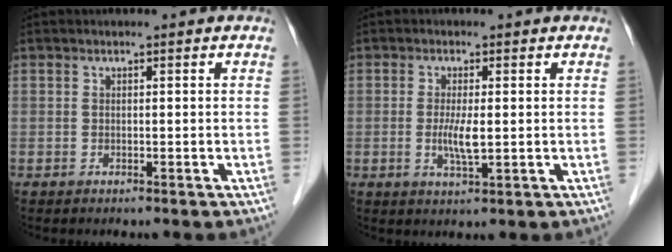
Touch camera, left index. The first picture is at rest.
{"total": 3.5, "force": [-0.2, 0.6, 3.5], "torque": [-0.074, -0.007, -0.001]}